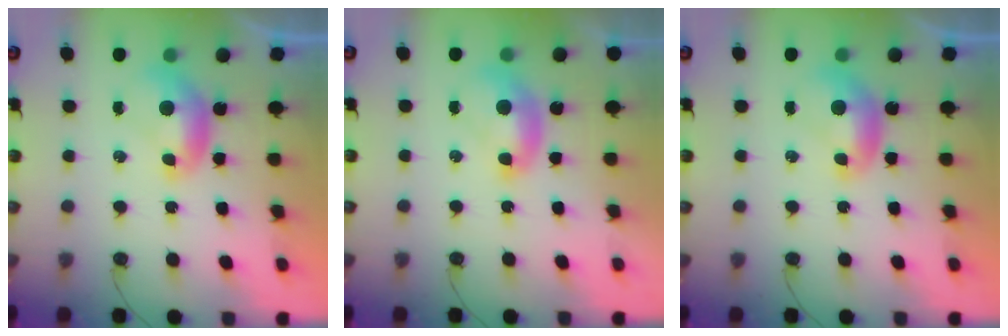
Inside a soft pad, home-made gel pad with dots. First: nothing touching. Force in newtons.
{"total": 1.4, "press": 1.4, "slide": 0.3}
{"total": 0.0}